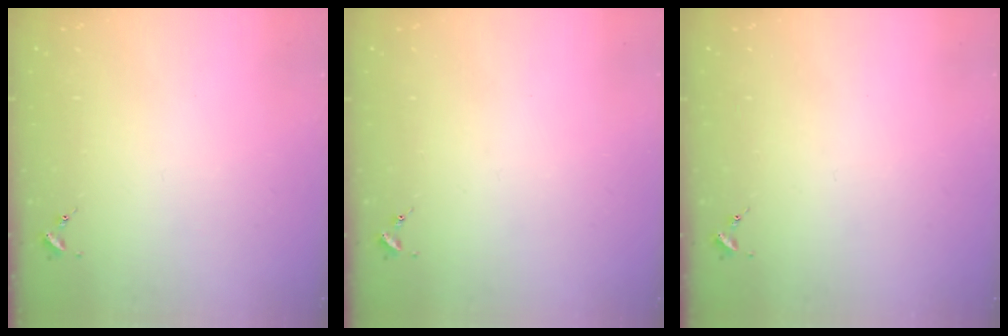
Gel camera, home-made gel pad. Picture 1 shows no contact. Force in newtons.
{"total": 0.0}
{"total": 0.0}